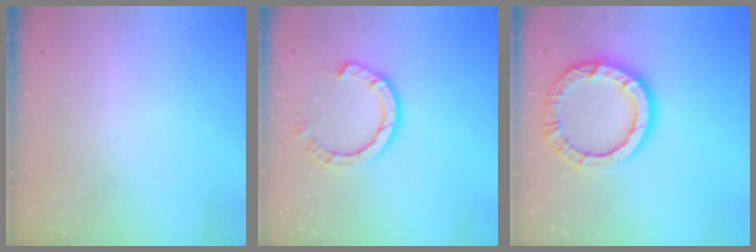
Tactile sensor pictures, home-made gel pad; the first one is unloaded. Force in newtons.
{"total": 8.3, "press": 8.3, "slide": 0.9}
{"total": 12.7, "press": 12.6, "slide": 1.2}